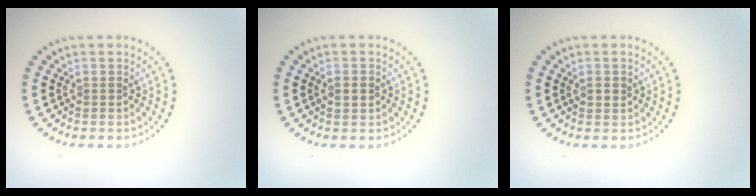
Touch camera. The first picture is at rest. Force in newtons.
{"total": 1.7, "press": 1.7, "slide": 0.1}
{"total": 1.0, "press": 0.9, "slide": 0.3}